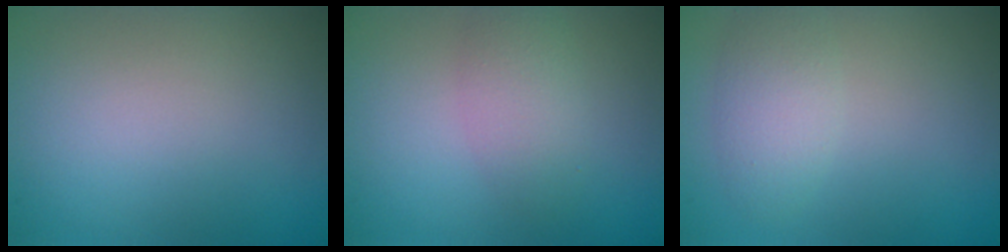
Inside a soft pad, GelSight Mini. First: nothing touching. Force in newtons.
{"total": 2.7, "press": 2.7, "slide": 0.2}
{"total": 2.4, "press": 2.4, "slide": 0.1}